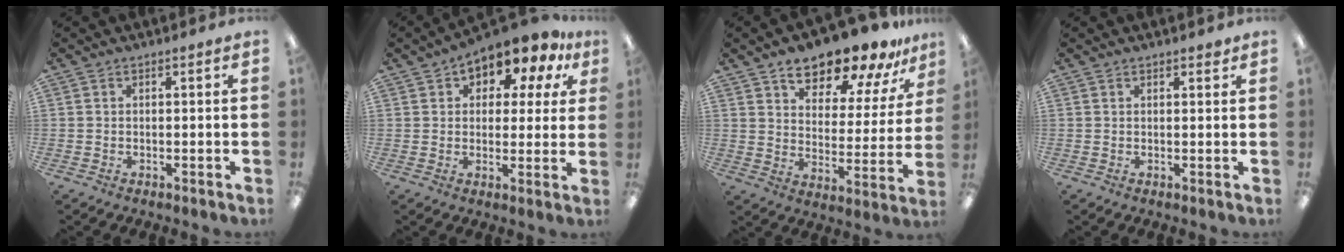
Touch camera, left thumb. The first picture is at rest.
{"total": 9.9, "force": [7.3, 4.9, 4.5], "torque": [-0.073, -0.053, 0.129]}
{"total": 15.5, "force": [13.0, 5.4, 6.4], "torque": [-0.096, -0.093, 0.225]}
{"total": 1.0, "force": [1.0, 0.3, 0.2], "torque": [0.012, -0.009, 0.015]}